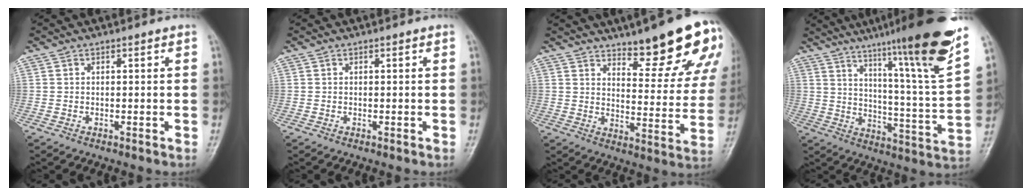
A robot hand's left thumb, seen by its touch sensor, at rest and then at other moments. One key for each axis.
{"total": 0.0}
{"total": 18.3, "fx": 12.1, "fy": 5.0, "fz": 12.7, "tx": -0.126, "ty": -0.080, "tz": 0.168}
{"total": 23.0, "fx": 16.0, "fy": 0.4, "fz": 16.5, "tx": -0.222, "ty": -0.081, "tz": 0.233}